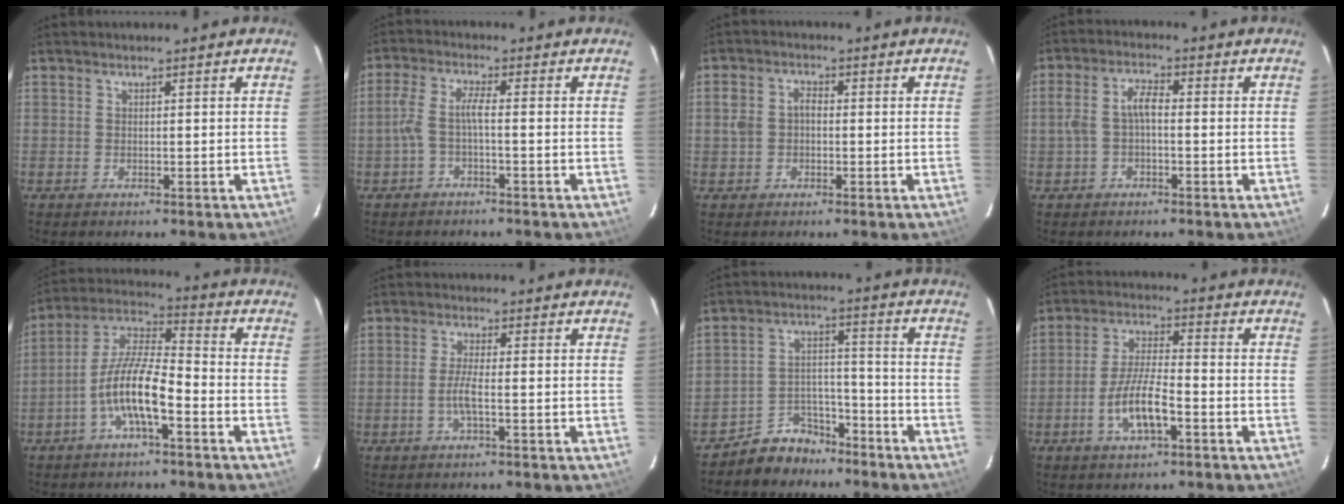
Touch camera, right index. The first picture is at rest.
{"total": 3.8, "force": [-1.5, 0.2, 3.5], "torque": [-0.083, 0.007, -0.030]}
{"total": 3.6, "force": [-0.5, 2.9, 2.1], "torque": [-0.044, 0.012, -0.008]}
{"total": 4.4, "force": [-0.9, 1.8, 4.0], "torque": [-0.086, 0.014, -0.016]}
{"total": 10.8, "force": [-4.7, 2.5, 9.4], "torque": [-0.196, 0.005, -0.093]}
{"total": 3.4, "force": [-1.1, -0.1, 3.2], "torque": [-0.065, -0.003, -0.023]}
{"total": 8.3, "force": [-6.8, 4.7, 0.7], "torque": [-0.023, 0.036, -0.109]}
{"total": 8.5, "force": [-3.7, 2.1, 7.4], "torque": [-0.150, -0.001, -0.066]}